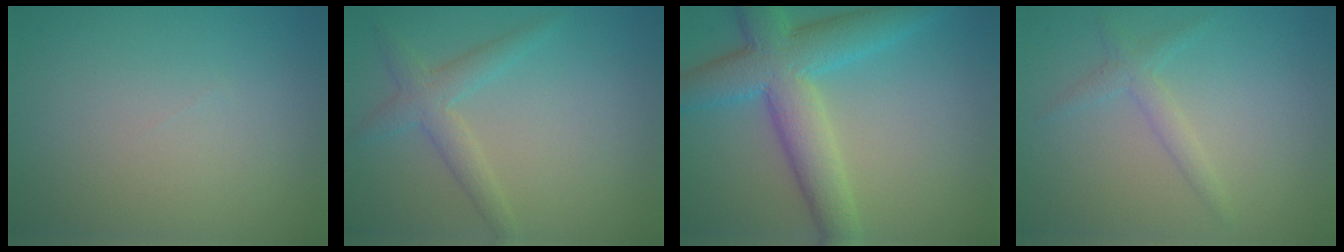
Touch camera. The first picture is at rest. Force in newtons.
{"total": 2.6, "press": 2.6, "slide": 0.1}
{"total": 7.6, "press": 7.6, "slide": 0.1}
{"total": 1.7, "press": 1.7, "slide": 0.1}